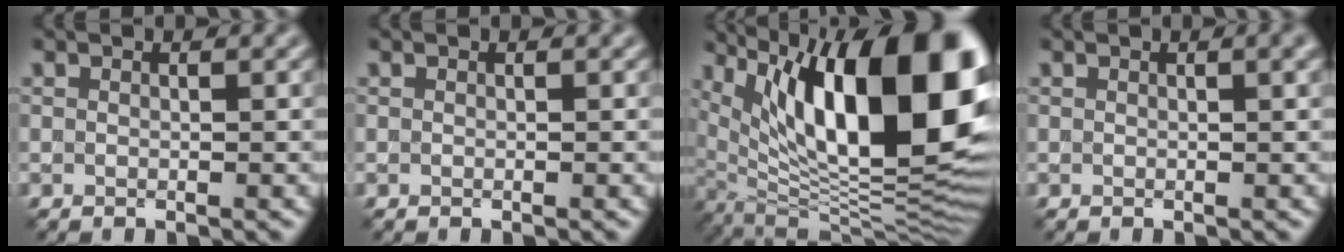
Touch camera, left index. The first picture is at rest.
{"total": 0.0}
{"total": 18.4, "force": [6.0, 7.9, 15.5], "torque": [-0.210, 0.021, 0.104]}
{"total": 1.5, "force": [0.7, 0.2, 1.3], "torque": [-0.016, 0.003, 0.009]}